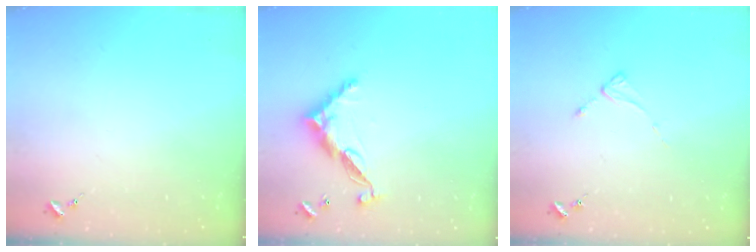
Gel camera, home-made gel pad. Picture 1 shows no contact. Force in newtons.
{"total": 11.7, "press": 11.7, "slide": 0.3}
{"total": 2.6, "press": 2.6, "slide": 0.2}